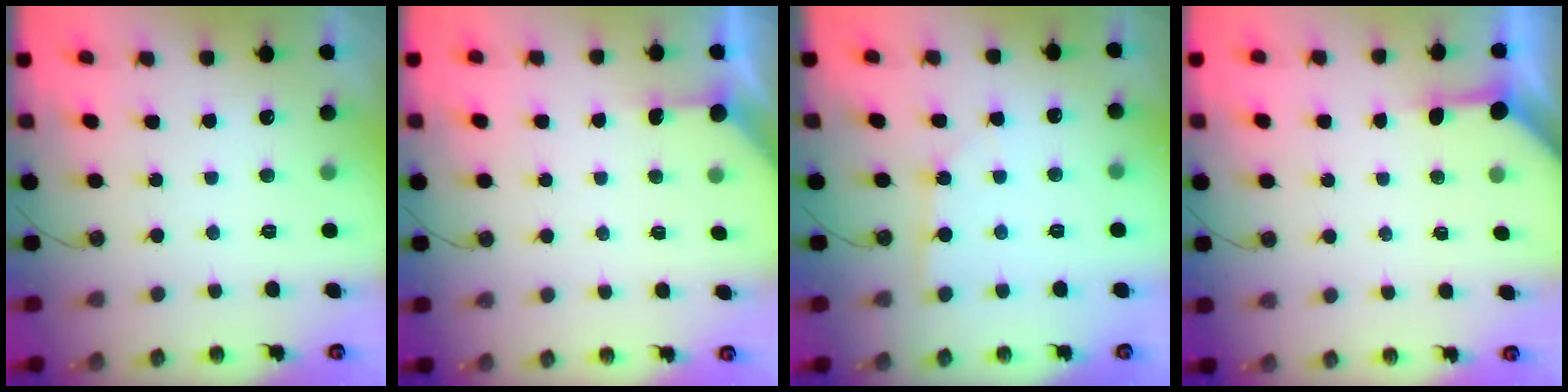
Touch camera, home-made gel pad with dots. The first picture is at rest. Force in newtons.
{"total": 2.4, "press": 2.4, "slide": 0.3}
{"total": 2.3, "press": 2.3, "slide": 0.2}
{"total": 3.4, "press": 3.4, "slide": 0.5}